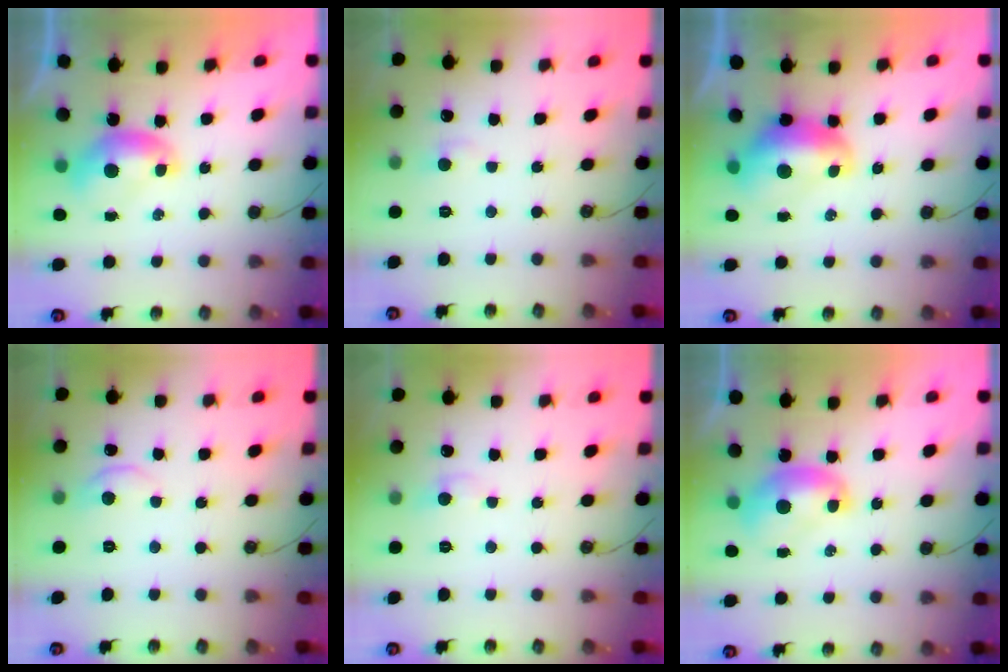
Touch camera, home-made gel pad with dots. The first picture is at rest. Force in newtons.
{"total": 0.9, "press": 0.5, "slide": 0.8}
{"total": 2.4, "press": 2.4, "slide": 0.6}
{"total": 2.4, "press": 2.3, "slide": 0.6}
{"total": 2.8, "press": 2.6, "slide": 0.9}
{"total": 1.8, "press": 1.8, "slide": 0.2}